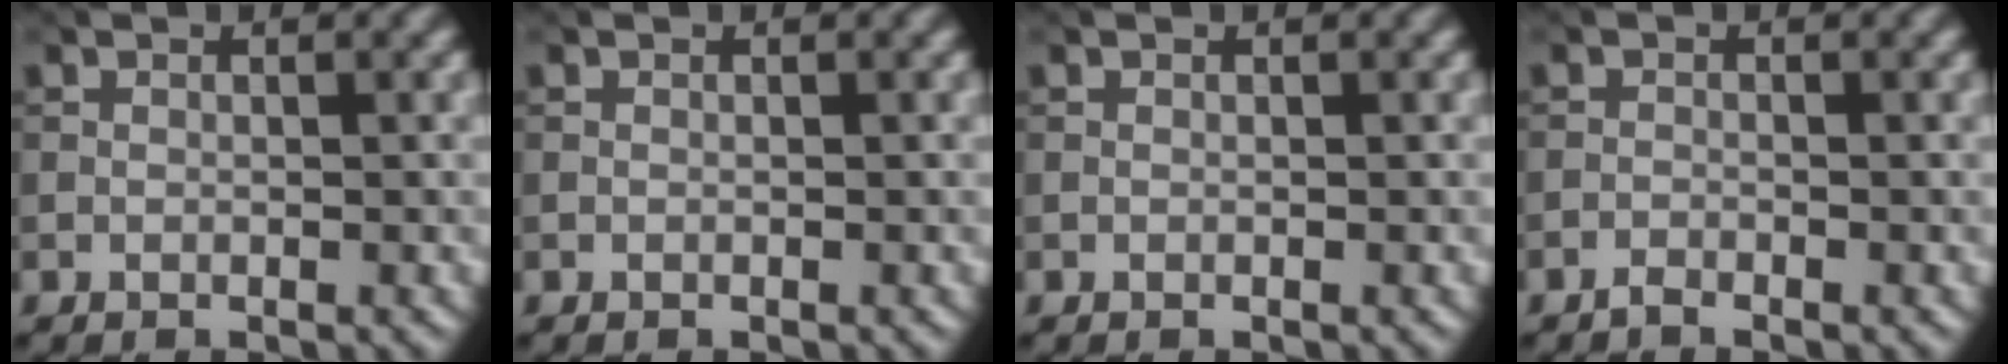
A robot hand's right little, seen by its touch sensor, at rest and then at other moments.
{"total": 0.0}
{"total": 0.0}
{"total": 0.6, "force": [-0.6, 0.0, 0.2], "torque": [-0.003, 0.002, -0.014]}